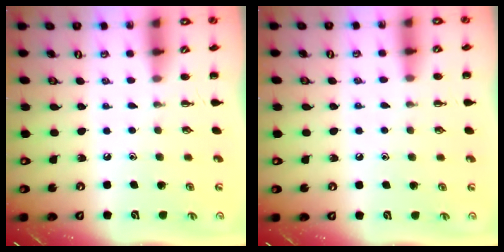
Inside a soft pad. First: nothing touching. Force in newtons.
{"total": 7.4, "press": 6.9, "slide": 2.6}